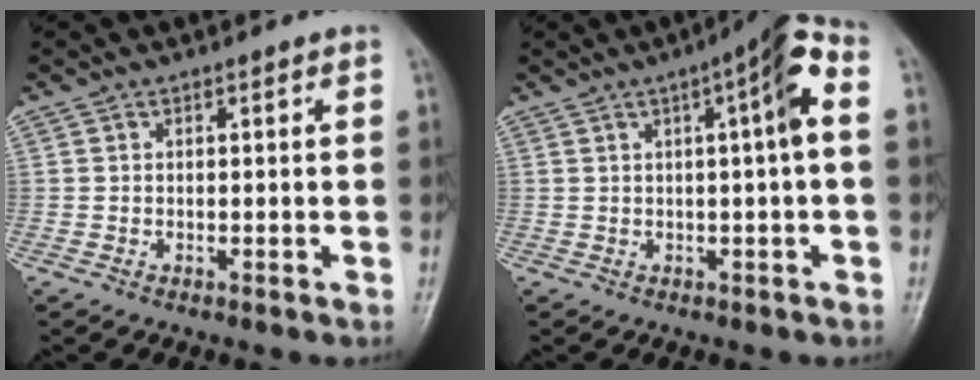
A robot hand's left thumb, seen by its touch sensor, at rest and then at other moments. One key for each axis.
{"total": 7.9, "fx": 1.3, "fy": 1.0, "fz": 7.7, "tx": -0.114, "ty": 0.025, "tz": 0.013}